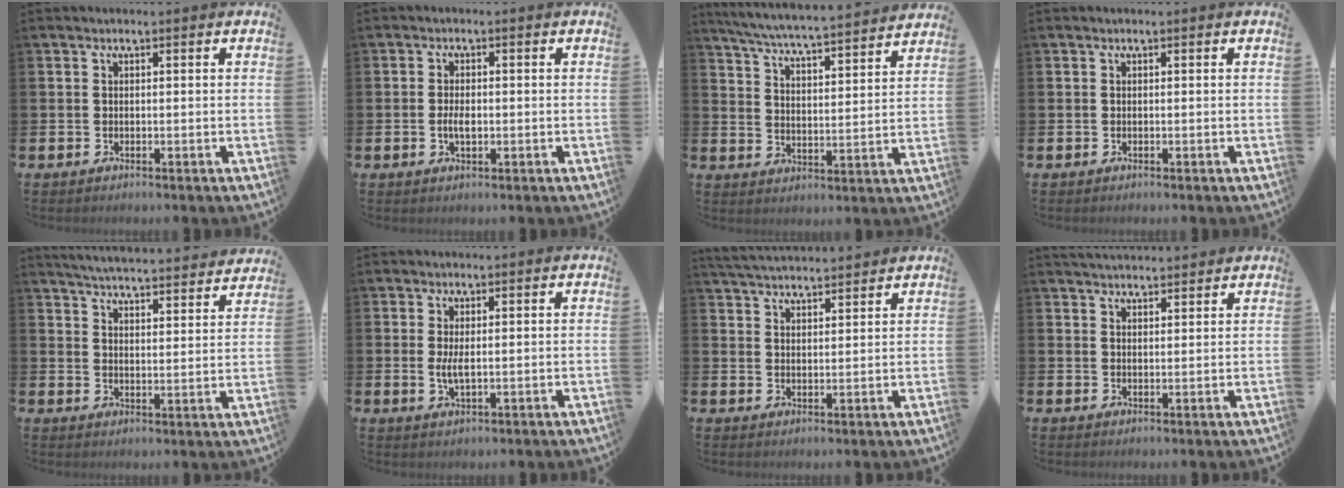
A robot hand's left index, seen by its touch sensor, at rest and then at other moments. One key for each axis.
{"total": 2.3, "fx": -0.3, "fy": 1.2, "fz": 1.9, "tx": -0.026, "ty": -0.003, "tz": -0.008}
{"total": 6.4, "fx": 6.2, "fy": -0.1, "fz": 1.6, "tx": -0.059, "ty": -0.049, "tz": 0.107}
{"total": 0.0}
{"total": 5.3, "fx": 5.2, "fy": 0.2, "fz": 0.6, "tx": -0.030, "ty": -0.044, "tz": 0.090}
{"total": 2.3, "fx": 0.2, "fy": 0.8, "fz": 2.1, "tx": -0.038, "ty": 0.000, "tz": 0.002}
{"total": 4.3, "fx": 4.3, "fy": 0.3, "fz": 0.3, "tx": -0.027, "ty": -0.019, "tz": 0.080}
{"total": 3.1, "fx": 3.1, "fy": 0.4, "fz": 0.2, "tx": -0.011, "ty": -0.013, "tz": 0.057}